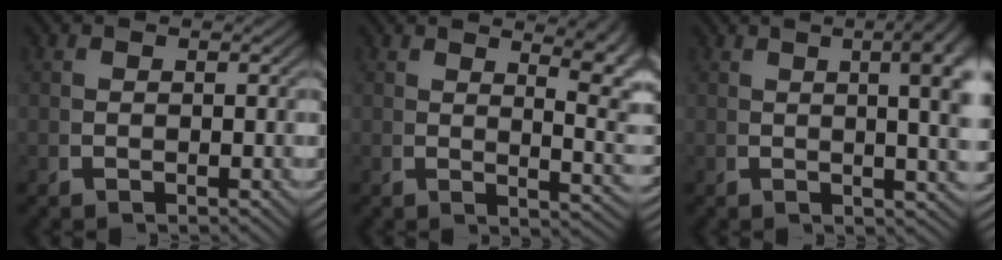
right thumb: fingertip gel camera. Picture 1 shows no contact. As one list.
[{"total": 5.9, "force": [2.1, 2.2, 5.1], "torque": [-0.046, -0.006, 0.037]}, {"total": 8.7, "force": [2.6, 3.3, 7.6], "torque": [-0.068, 0.023, 0.030]}]